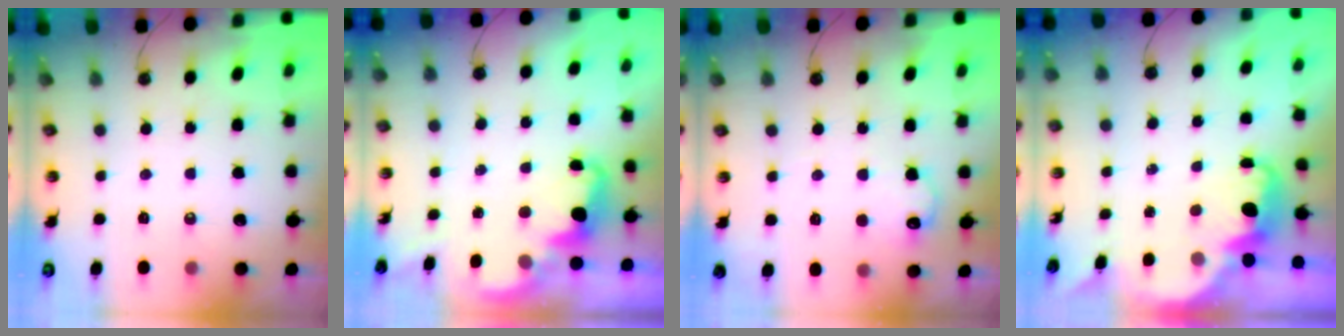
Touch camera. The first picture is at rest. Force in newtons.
{"total": 2.5, "press": 2.4, "slide": 0.5}
{"total": 9.3, "press": 9.3, "slide": 0.7}
{"total": 2.5, "press": 2.4, "slide": 0.6}